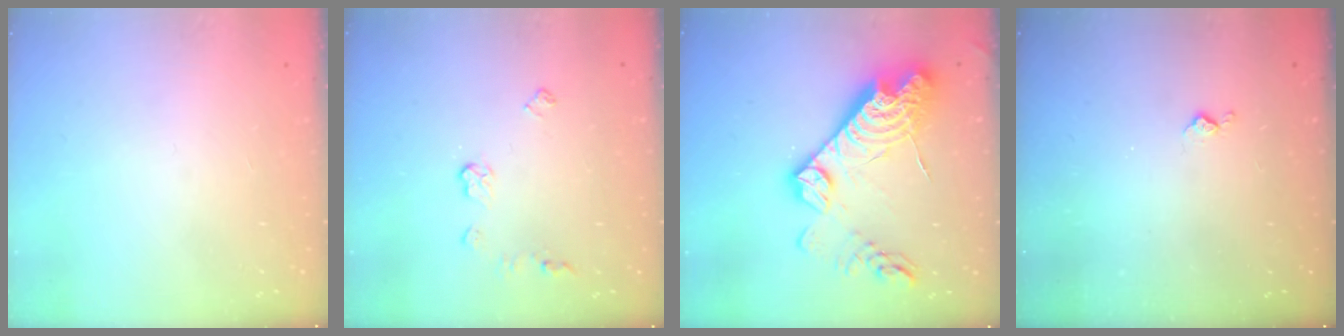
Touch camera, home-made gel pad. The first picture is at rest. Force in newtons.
{"total": 5.4, "press": 5.4, "slide": 0.7}
{"total": 22.2, "press": 22.1, "slide": 1.7}
{"total": 3.6, "press": 3.6, "slide": 0.5}